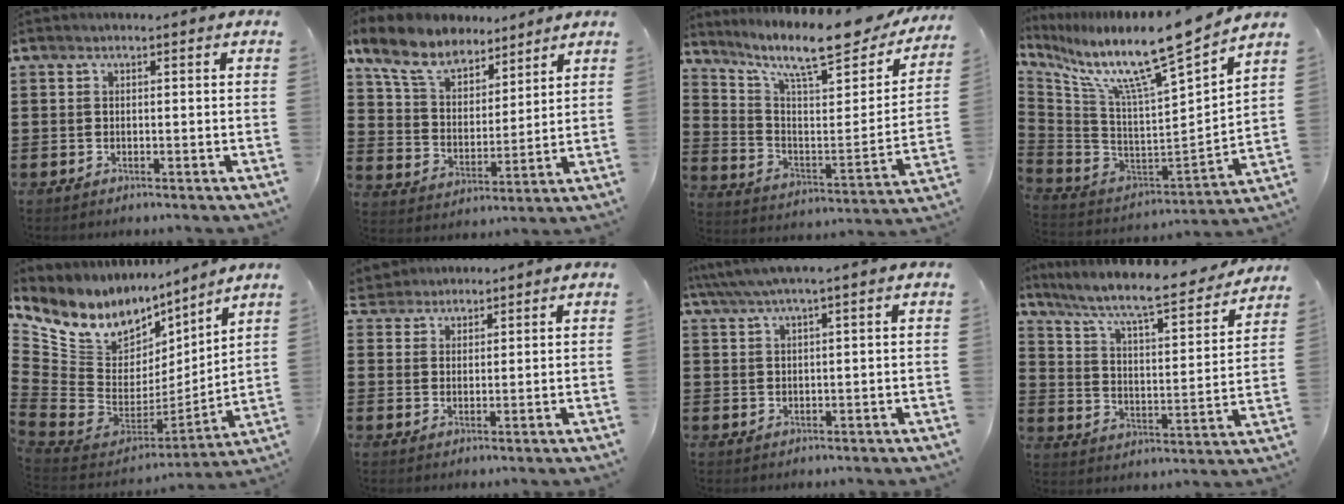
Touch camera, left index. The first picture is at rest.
{"total": 9.2, "force": [7.5, 3.6, 3.9], "torque": [-0.110, -0.026, 0.137]}
{"total": 11.8, "force": [9.2, 2.3, 7.0], "torque": [-0.141, -0.067, 0.149]}
{"total": 12.2, "force": [9.7, 0.1, 7.4], "torque": [-0.156, -0.080, 0.152]}
{"total": 9.8, "force": [6.1, 7.0, 3.3], "torque": [-0.105, -0.054, 0.112]}
{"total": 2.8, "force": [2.5, 1.0, -0.6], "torque": [-0.001, -0.001, 0.049]}
{"total": 2.9, "force": [2.0, -0.2, 2.1], "torque": [-0.045, -0.001, 0.035]}
{"total": 8.4, "force": [7.0, 0.7, 4.6], "torque": [-0.116, -0.045, 0.110]}